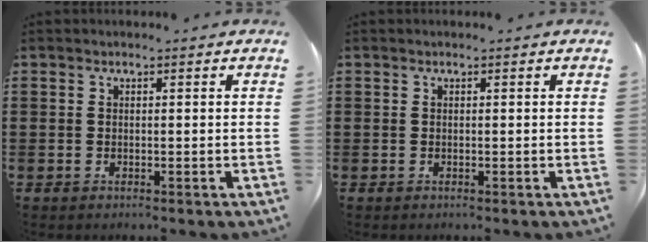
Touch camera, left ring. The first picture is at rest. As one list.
[{"total": 0.0}]